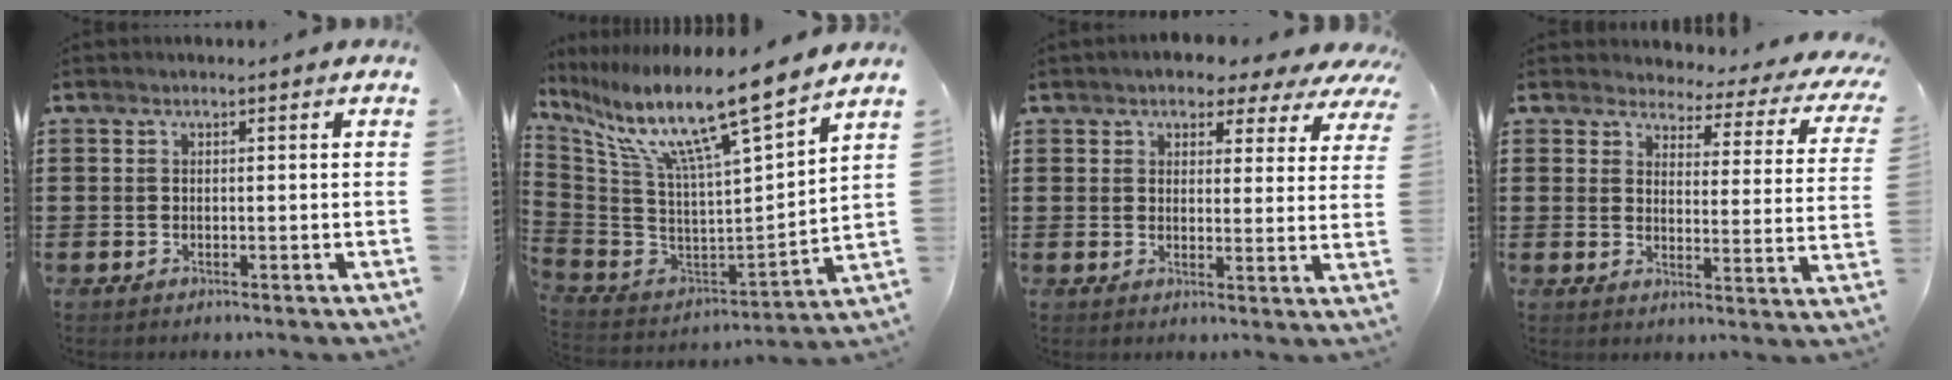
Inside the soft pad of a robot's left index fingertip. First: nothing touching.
{"total": 13.6, "force": [9.6, 0.9, 9.6], "torque": [-0.202, -0.067, 0.153]}
{"total": 4.2, "force": [3.7, 1.6, 1.2], "torque": [-0.036, -0.013, 0.061]}
{"total": 3.0, "force": [2.6, 1.1, 0.9], "torque": [-0.037, -0.017, 0.039]}